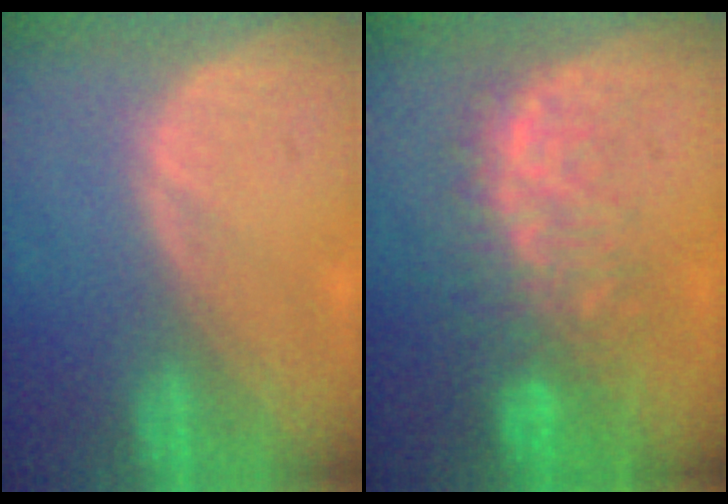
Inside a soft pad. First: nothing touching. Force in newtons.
{"total": 8.5, "press": 8.0, "slide": 2.8}